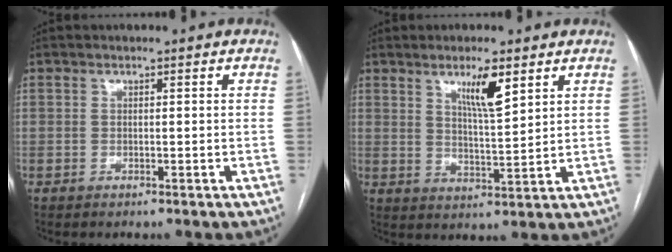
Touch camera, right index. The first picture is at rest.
{"total": 6.4, "force": [3.6, 0.7, 5.2], "torque": [-0.092, -0.008, 0.064]}